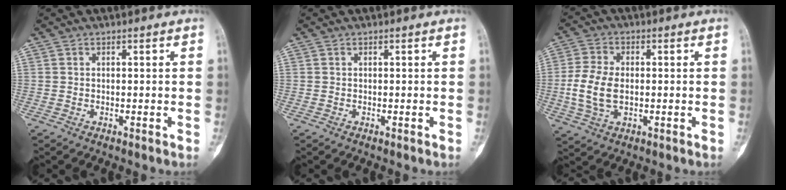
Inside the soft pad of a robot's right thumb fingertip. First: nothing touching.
{"total": 0.0}
{"total": 8.8, "force": [-0.7, 5.5, 6.9], "torque": [-0.149, 0.004, -0.013]}